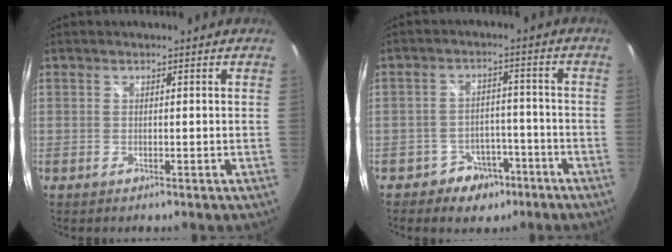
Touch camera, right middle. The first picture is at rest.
{"total": 6.7, "force": [-4.4, 4.8, 1.4], "torque": [-0.034, 0.021, -0.054]}